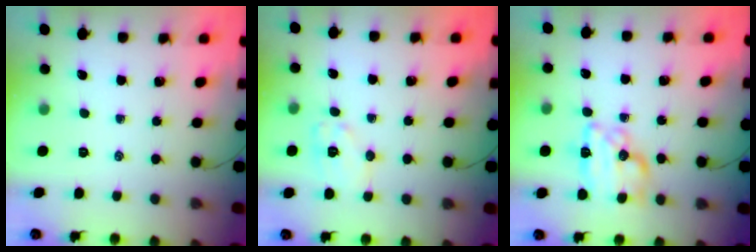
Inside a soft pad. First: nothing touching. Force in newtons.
{"total": 7.8, "press": 7.8, "slide": 0.4}
{"total": 12.5, "press": 12.5, "slide": 0.4}